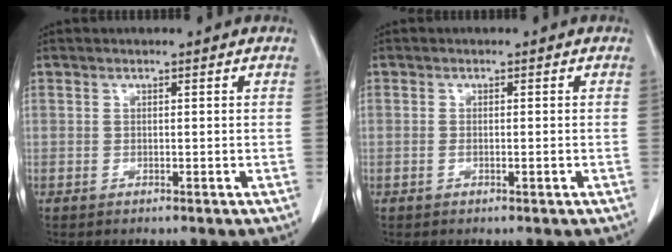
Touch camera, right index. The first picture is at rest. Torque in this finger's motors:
{"motor_torque": [0.01, 0.00, -0.04, 0.00]}